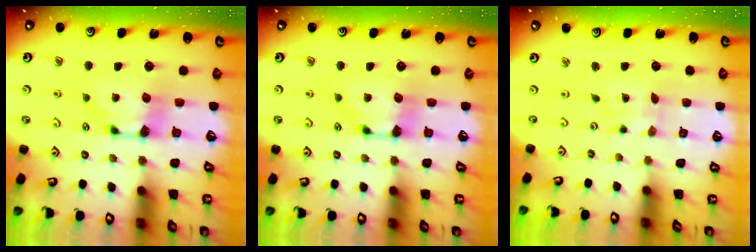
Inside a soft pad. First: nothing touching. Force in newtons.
{"total": 0.0}
{"total": 5.8, "press": 5.8, "slide": 0.5}